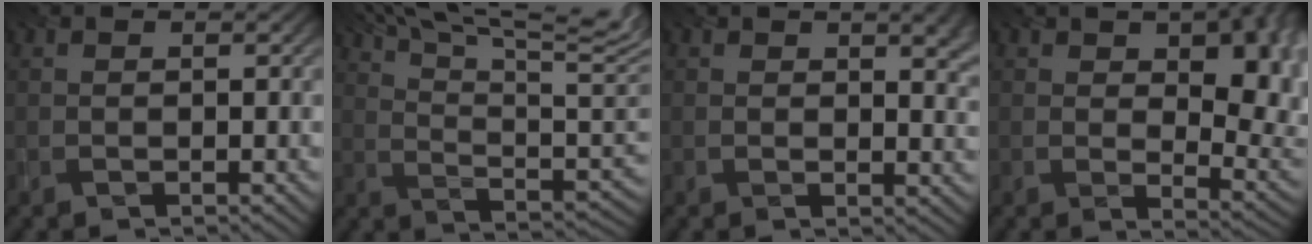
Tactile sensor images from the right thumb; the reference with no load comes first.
{"total": 18.1, "force": [11.5, 4.9, 13.1], "torque": [-0.214, 0.029, 0.170]}
{"total": 4.7, "force": [1.8, 2.7, 3.3], "torque": [-0.050, -0.014, 0.040]}
{"total": 13.0, "force": [3.0, 7.3, 10.4], "torque": [-0.133, -0.019, 0.063]}